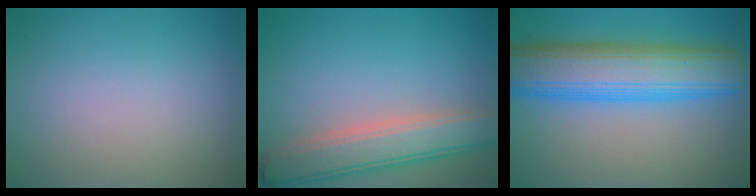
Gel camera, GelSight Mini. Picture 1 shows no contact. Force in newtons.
{"total": 5.6, "press": 5.6, "slide": 0.3}
{"total": 9.9, "press": 9.9, "slide": 0.2}